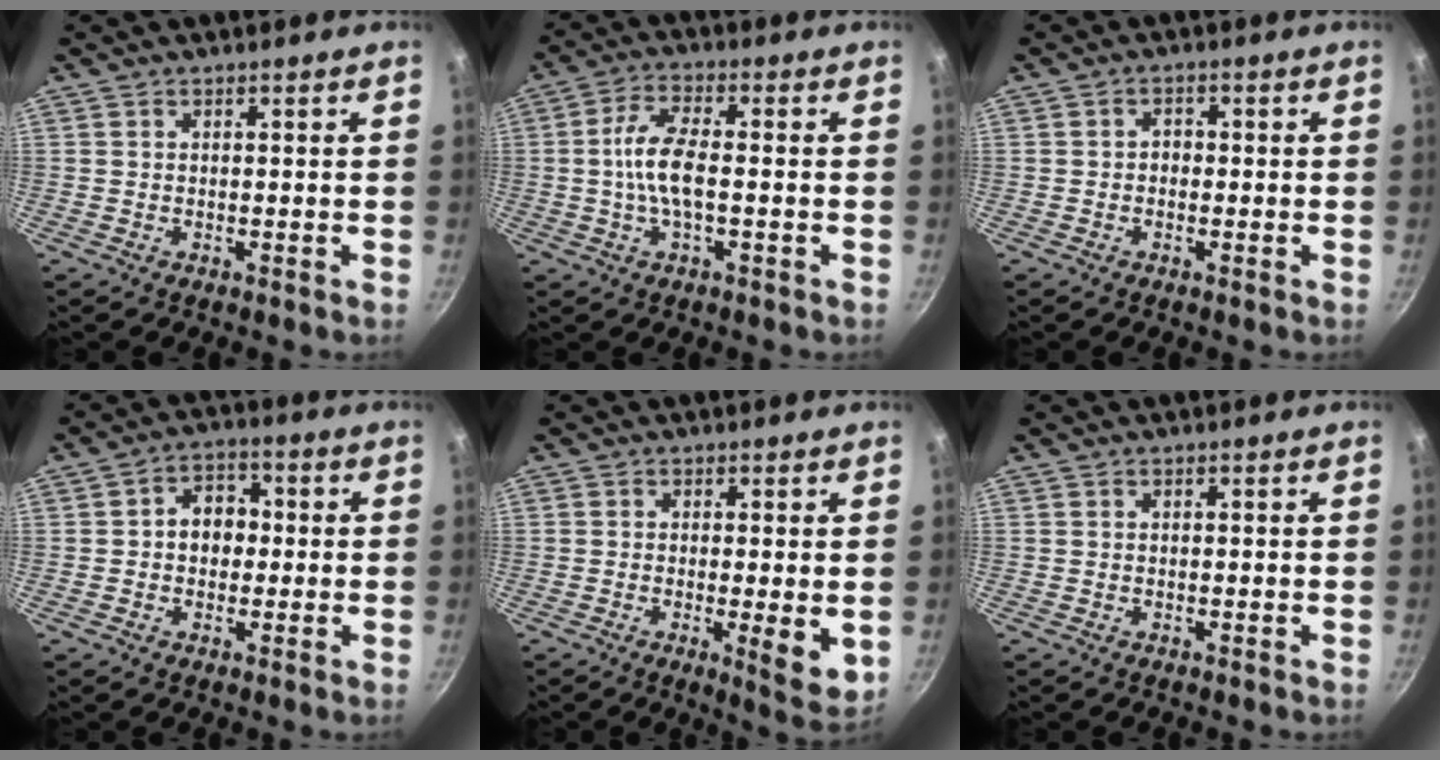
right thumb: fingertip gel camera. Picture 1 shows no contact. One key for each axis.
{"total": 7.8, "fx": -0.7, "fy": 2.9, "fz": 7.2, "tx": -0.148, "ty": 0.017, "tz": -0.022}
{"total": 1.6, "fx": -0.4, "fy": 1.3, "fz": 0.8, "tx": -0.007, "ty": 0.006, "tz": -0.009}
{"total": 6.3, "fx": 0.0, "fy": 5.0, "fz": 3.8, "tx": -0.015, "ty": 0.016, "tz": -0.007}
{"total": 6.9, "fx": -0.9, "fy": 1.7, "fz": 6.7, "tx": -0.092, "ty": -0.019, "tz": -0.008}
{"total": 0.0}